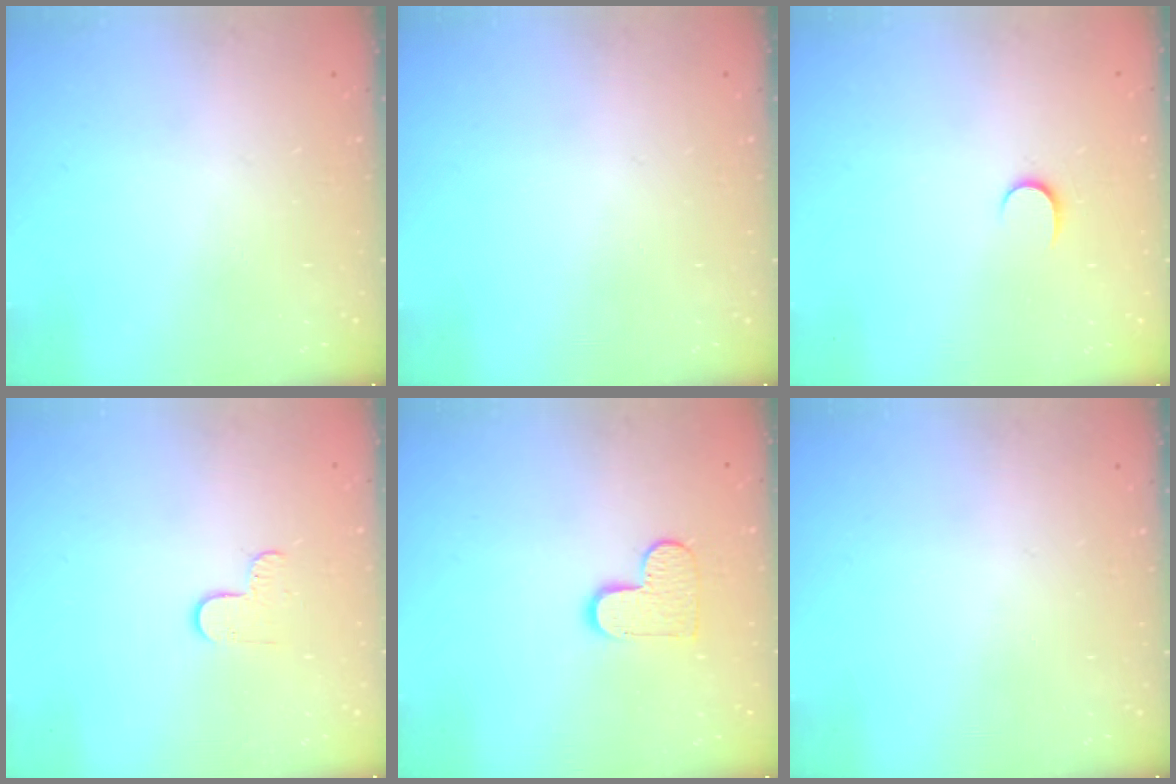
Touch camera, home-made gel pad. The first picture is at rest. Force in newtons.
{"total": 0.0}
{"total": 3.8, "press": 3.8, "slide": 0.4}
{"total": 4.7, "press": 4.7, "slide": 0.4}
{"total": 8.9, "press": 8.9, "slide": 0.4}
{"total": 0.0}